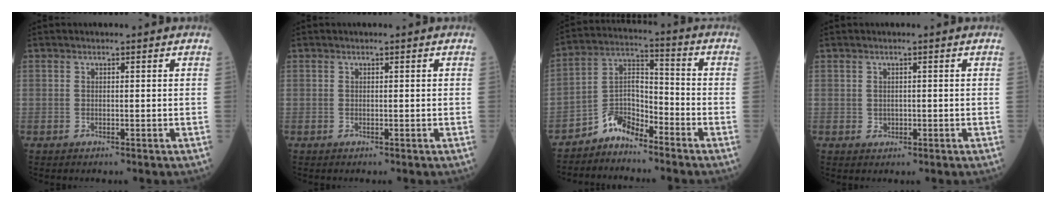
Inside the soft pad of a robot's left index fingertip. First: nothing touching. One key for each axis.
{"total": 0.0}
{"total": 6.4, "fx": -5.5, "fy": 2.4, "fz": 2.2, "tx": -0.038, "ty": 0.021, "tz": -0.112}
{"total": 1.0, "fx": -0.2, "fy": 0.9, "fz": 0.3, "tx": -0.005, "ty": 0.002, "tz": 0.000}